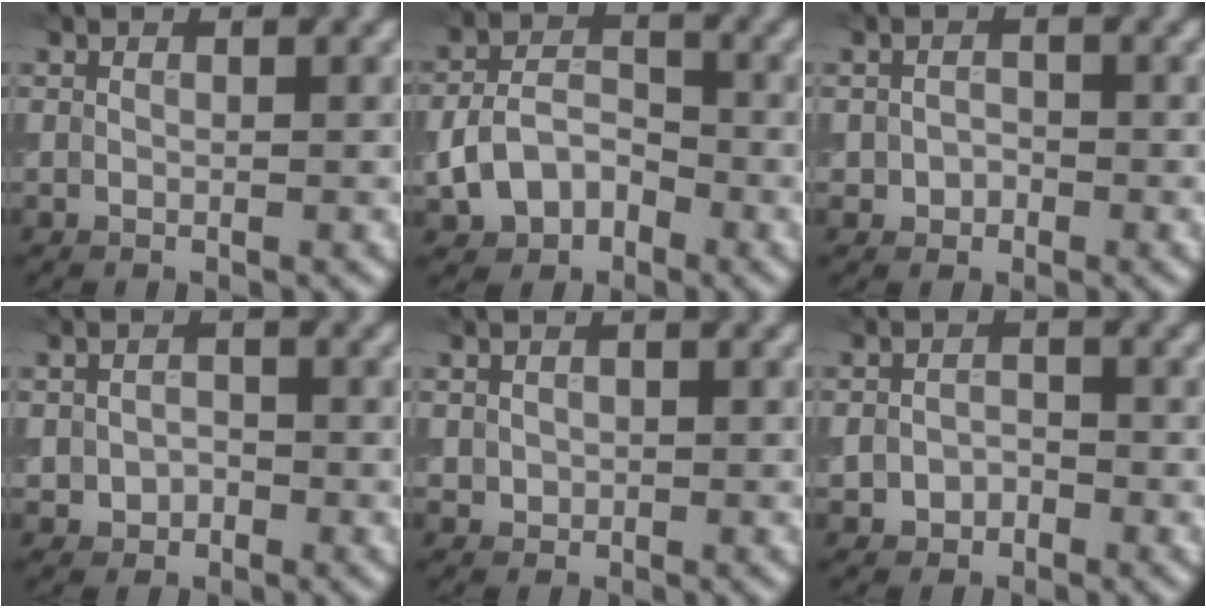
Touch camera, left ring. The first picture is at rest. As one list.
[{"total": 4.5, "force": [-1.8, 3.3, 2.6], "torque": [-0.051, 0.000, -0.035]}, {"total": 1.4, "force": [-0.4, 1.2, 0.6], "torque": [-0.006, -0.002, -0.011]}, {"total": 1.8, "force": [-0.4, 1.5, 0.9], "torque": [-0.015, -0.004, -0.011]}, {"total": 1.0, "force": [0.1, 1.0, 0.3], "torque": [-0.002, -0.004, 0.003]}, {"total": 1.9, "force": [-0.8, 1.5, 0.9], "torque": [-0.016, -0.002, -0.017]}]